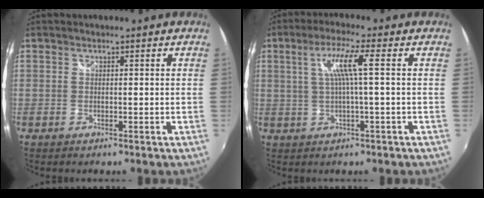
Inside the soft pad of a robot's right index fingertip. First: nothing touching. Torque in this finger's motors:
{"motor_torque": [0.34, -0.10, 0.35, 0.14]}